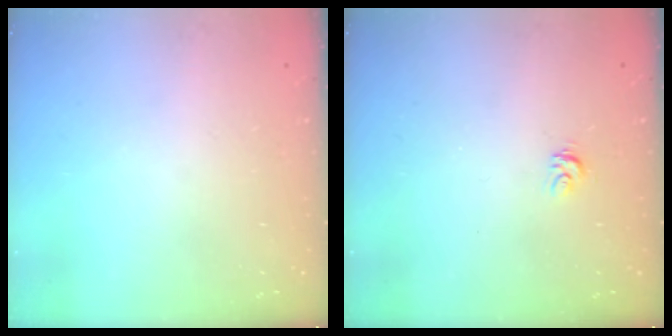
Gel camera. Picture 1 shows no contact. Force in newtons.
{"total": 3.9, "press": 3.9, "slide": 0.2}